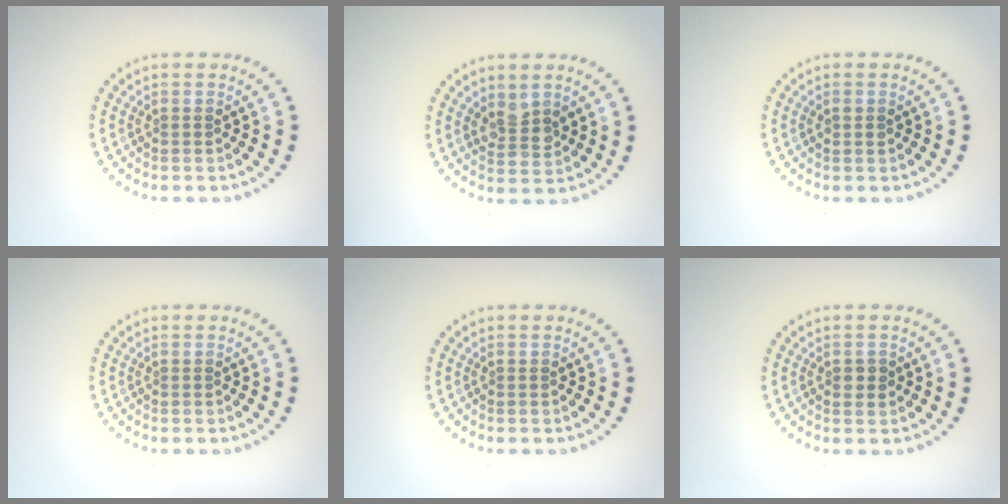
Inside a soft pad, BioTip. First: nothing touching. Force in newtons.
{"total": 2.4, "press": 2.2, "slide": 0.8}
{"total": 1.0, "press": 1.0, "slide": 0.1}
{"total": 0.0}
{"total": 0.0}
{"total": 1.4, "press": 1.4, "slide": 0.1}